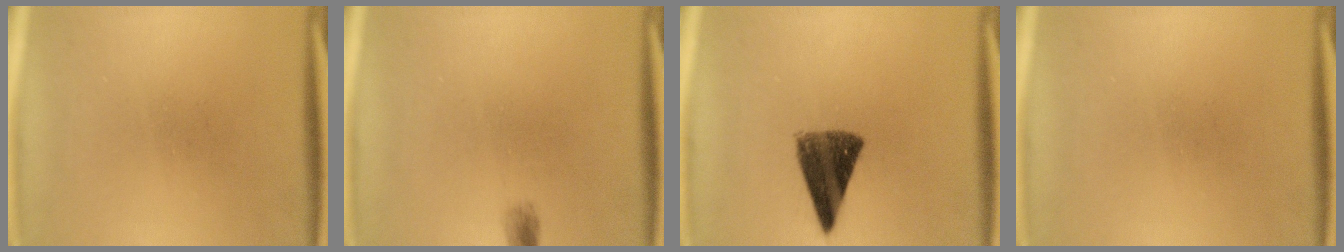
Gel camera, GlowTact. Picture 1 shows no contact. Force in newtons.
{"total": 1.4}
{"total": 9.5}
{"total": 0.0}